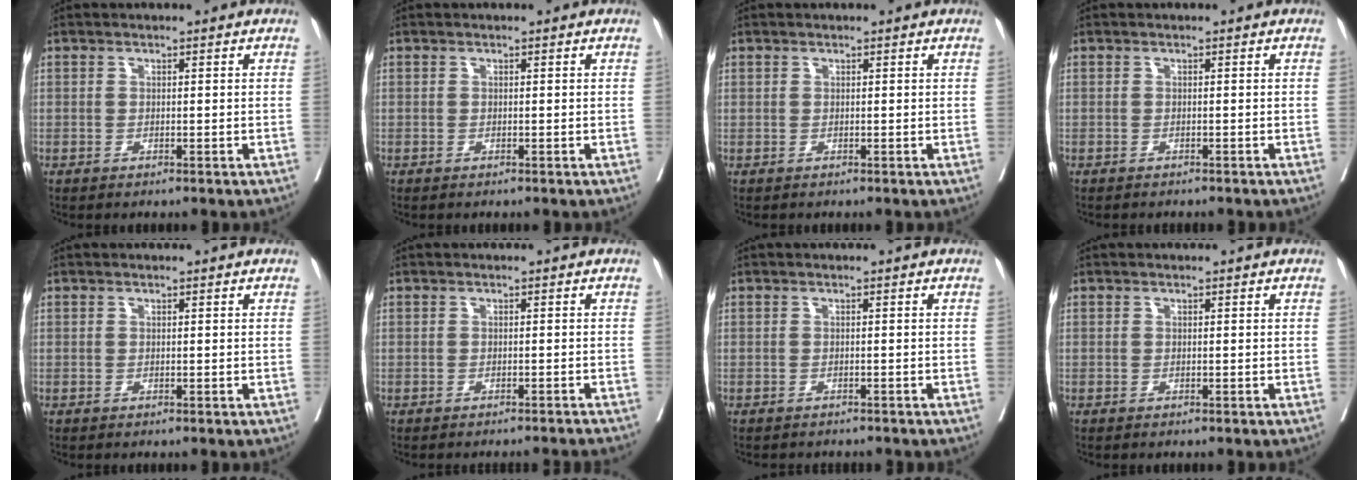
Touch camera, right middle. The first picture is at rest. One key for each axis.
{"total": 0.0}
{"total": 0.8, "fx": -0.6, "fy": 0.4, "fz": -0.2, "tx": -0.011, "ty": -0.003, "tz": -0.012}
{"total": 2.1, "fx": -2.0, "fy": 0.5, "fz": 0.7, "tx": -0.020, "ty": -0.006, "tz": -0.024}
{"total": 0.0}
{"total": 5.3, "fx": -5.1, "fy": -1.0, "fz": 1.1, "tx": -0.010, "ty": -0.018, "tz": -0.056}
{"total": 4.3, "fx": -4.0, "fy": 1.2, "fz": 1.0, "tx": -0.017, "ty": -0.004, "tz": -0.047}
{"total": 0.0}